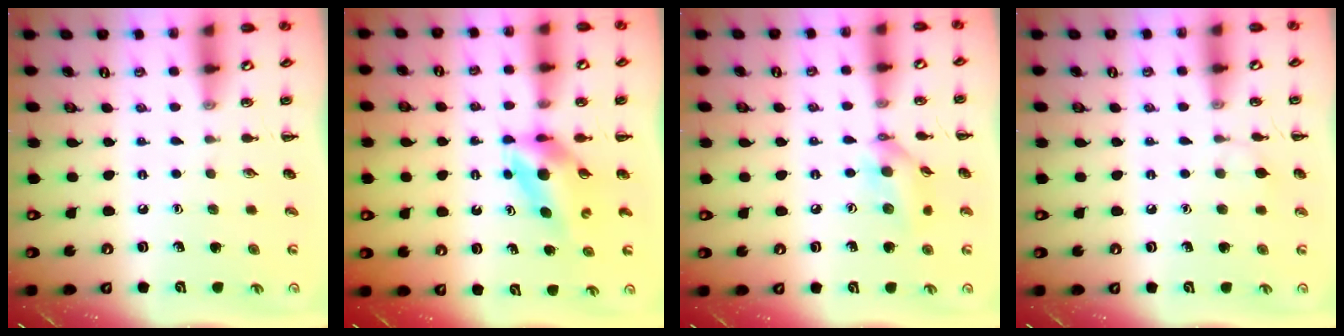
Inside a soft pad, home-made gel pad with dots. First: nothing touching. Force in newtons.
{"total": 5.3, "press": 5.2, "slide": 0.9}
{"total": 10.9, "press": 10.8, "slide": 1.7}
{"total": 5.5, "press": 5.2, "slide": 1.7}